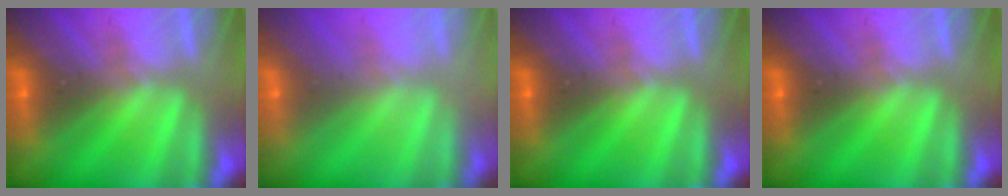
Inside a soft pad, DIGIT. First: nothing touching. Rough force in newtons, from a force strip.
{"total": 2.5}
{"total": 0.0}
{"total": 0.0}